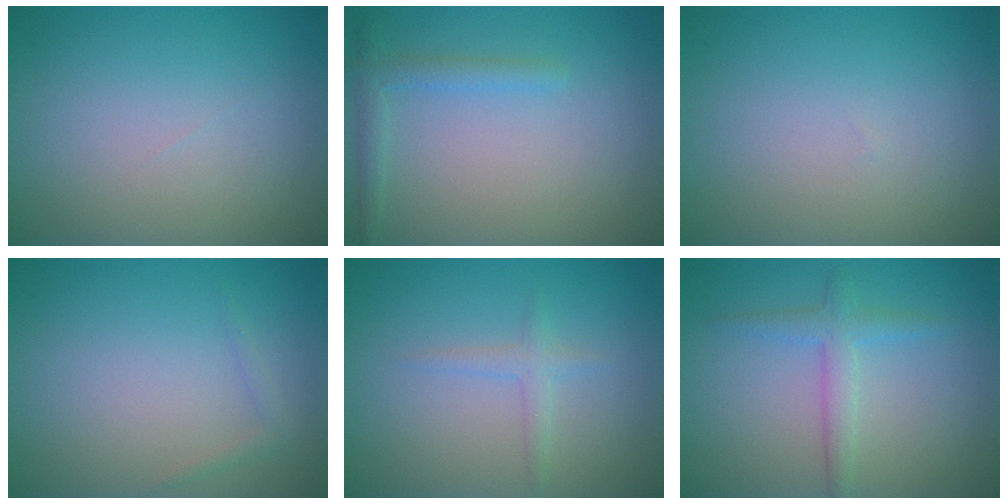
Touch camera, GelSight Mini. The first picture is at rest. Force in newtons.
{"total": 1.9, "press": 1.8, "slide": 0.2}
{"total": 0.0}
{"total": 0.7, "press": 0.7, "slide": 0.1}
{"total": 1.3, "press": 1.3, "slide": 0.1}
{"total": 2.3, "press": 2.3, "slide": 0.1}